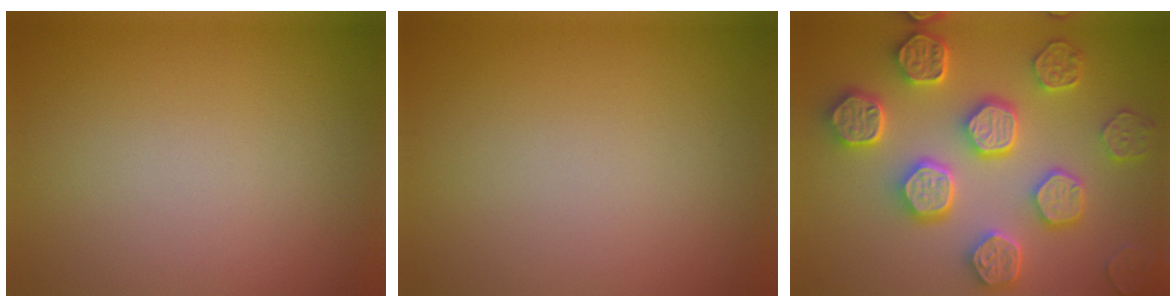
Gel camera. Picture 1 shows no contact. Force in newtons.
{"total": 0.0}
{"total": 8.0, "press": 6.5, "slide": 4.7}